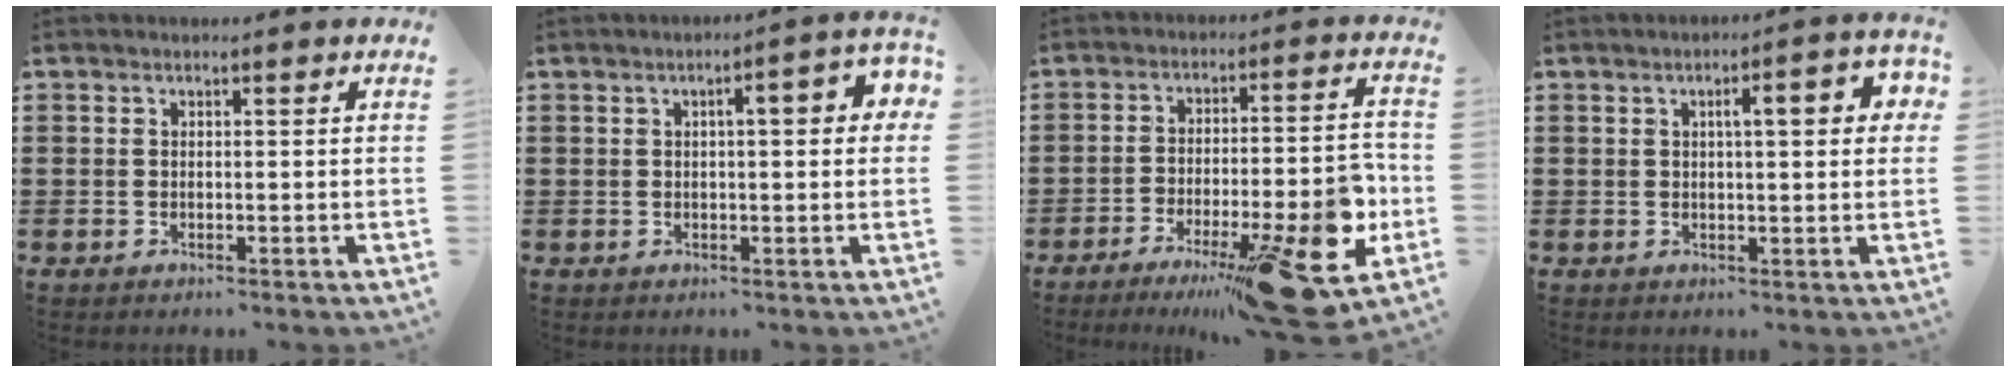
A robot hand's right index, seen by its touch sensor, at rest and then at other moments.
{"total": 4.5, "force": [0.8, 0.9, 4.4], "torque": [-0.066, 0.002, 0.006]}
{"total": 17.0, "force": [-8.7, 3.8, 14.1], "torque": [-0.177, 0.012, -0.134]}
{"total": 5.1, "force": [1.2, 1.1, 4.9], "torque": [-0.070, -0.001, 0.011]}